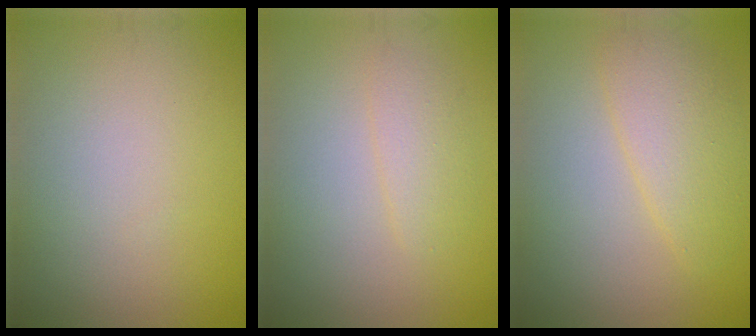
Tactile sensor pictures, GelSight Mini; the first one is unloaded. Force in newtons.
{"total": 1.8, "press": 1.8, "slide": 0.0}
{"total": 3.3, "press": 3.3, "slide": 0.2}